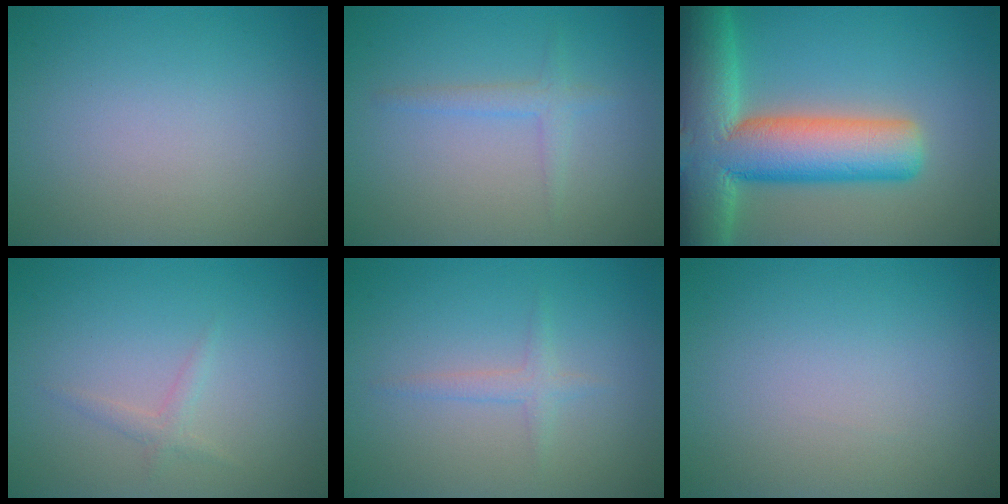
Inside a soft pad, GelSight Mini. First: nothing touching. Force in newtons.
{"total": 1.5, "press": 1.5, "slide": 0.0}
{"total": 13.2, "press": 13.2, "slide": 0.9}
{"total": 1.1, "press": 1.1, "slide": 0.0}
{"total": 1.3, "press": 1.3, "slide": 0.1}
{"total": 0.0}